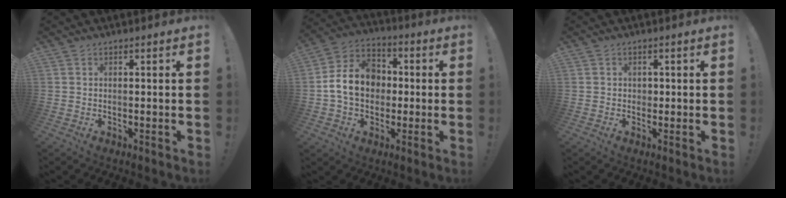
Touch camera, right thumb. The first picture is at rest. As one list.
[{"total": 15.2, "force": [0.4, 12.0, 9.3], "torque": [-0.162, 0.018, 0.016]}, {"total": 1.0, "force": [0.0, 1.0, 0.2], "torque": [0.005, -0.001, -0.001]}]